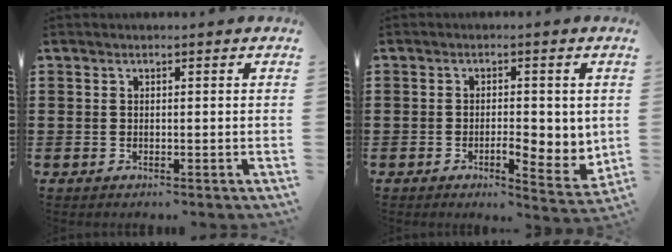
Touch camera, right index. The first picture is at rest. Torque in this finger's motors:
{"motor_torque": [0.20, 0.05, 0.50, 0.05]}